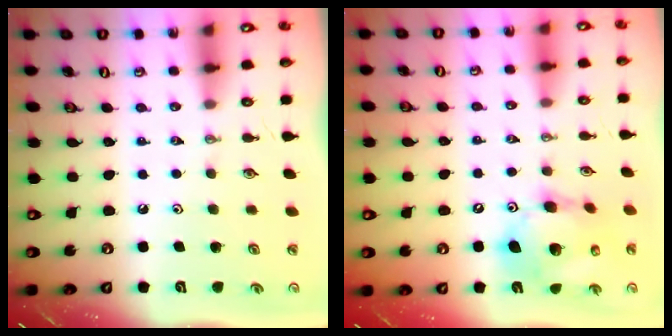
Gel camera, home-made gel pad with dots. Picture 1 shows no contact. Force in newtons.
{"total": 14.4, "press": 14.2, "slide": 2.7}